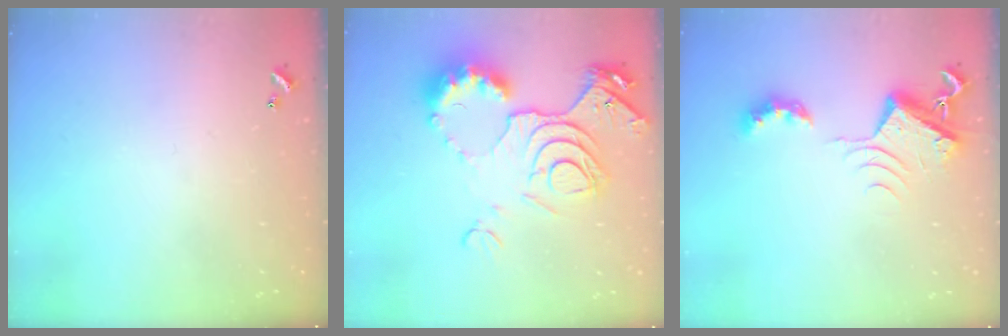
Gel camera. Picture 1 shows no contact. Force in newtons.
{"total": 15.3, "press": 15.2, "slide": 1.7}
{"total": 7.4, "press": 7.4, "slide": 0.7}